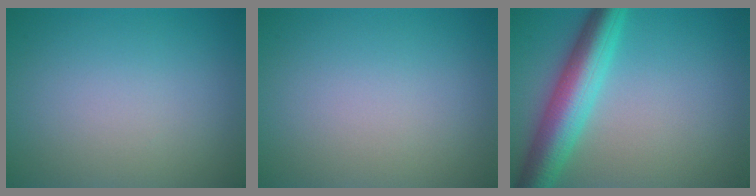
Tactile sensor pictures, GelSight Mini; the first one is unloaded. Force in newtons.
{"total": 0.0}
{"total": 6.8, "press": 6.8, "slide": 0.1}